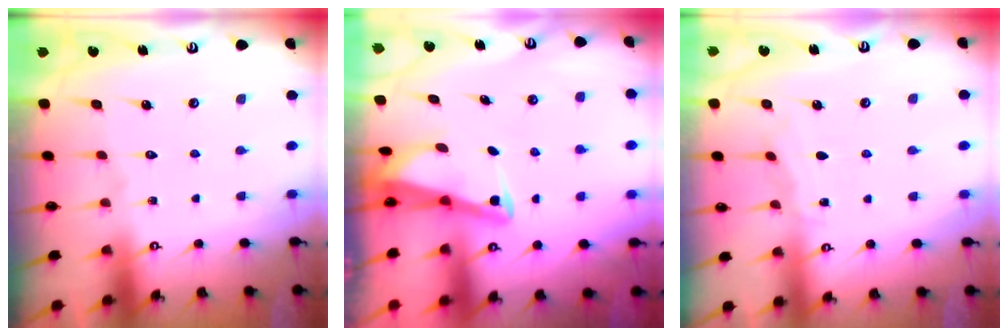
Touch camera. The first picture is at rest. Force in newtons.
{"total": 2.9, "press": 2.9, "slide": 0.3}
{"total": 3.4, "press": 3.4, "slide": 0.5}